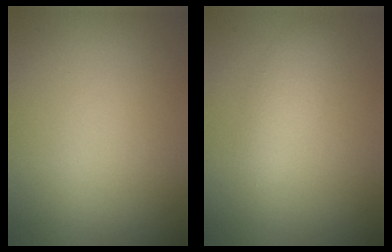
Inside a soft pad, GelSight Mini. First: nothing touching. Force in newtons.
{"total": 2.0, "press": 2.0, "slide": 0.1}